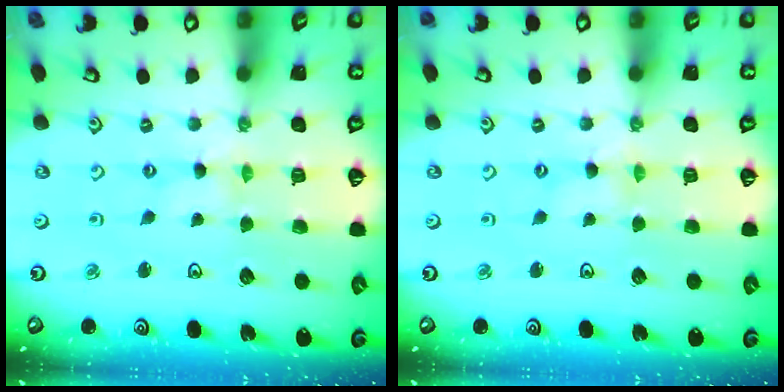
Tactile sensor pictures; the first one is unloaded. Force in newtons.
{"total": 0.8, "press": 0.8, "slide": 0.2}